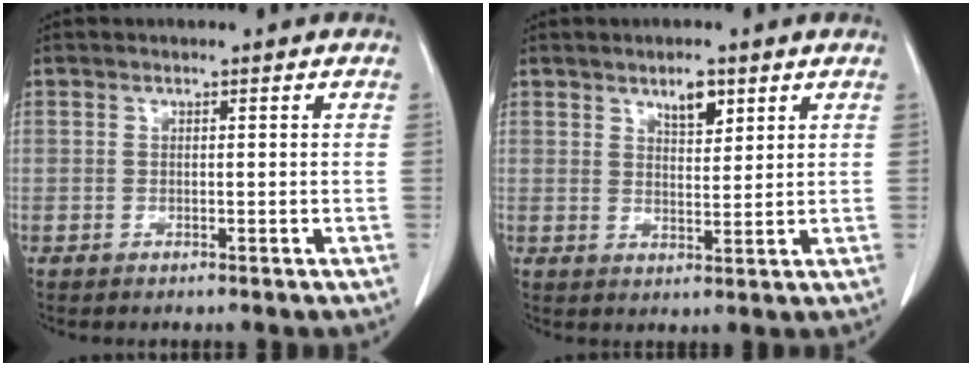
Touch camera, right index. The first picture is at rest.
{"total": 3.8, "force": [2.4, 1.4, 2.6], "torque": [-0.042, -0.003, 0.041]}